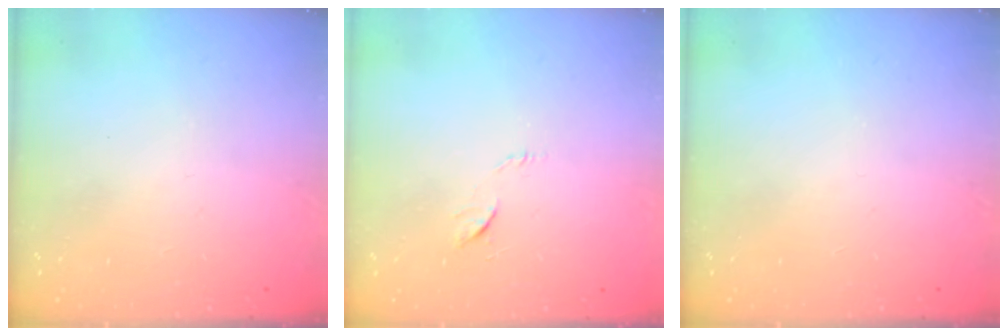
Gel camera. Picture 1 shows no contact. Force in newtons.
{"total": 4.6, "press": 4.5, "slide": 0.5}
{"total": 0.0}